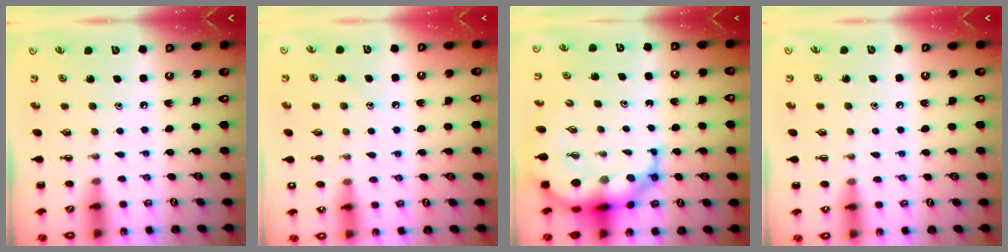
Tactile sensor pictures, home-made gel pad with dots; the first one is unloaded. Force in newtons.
{"total": 9.5, "press": 9.2, "slide": 2.5}
{"total": 10.7, "press": 10.3, "slide": 3.0}
{"total": 6.5, "press": 6.1, "slide": 2.2}